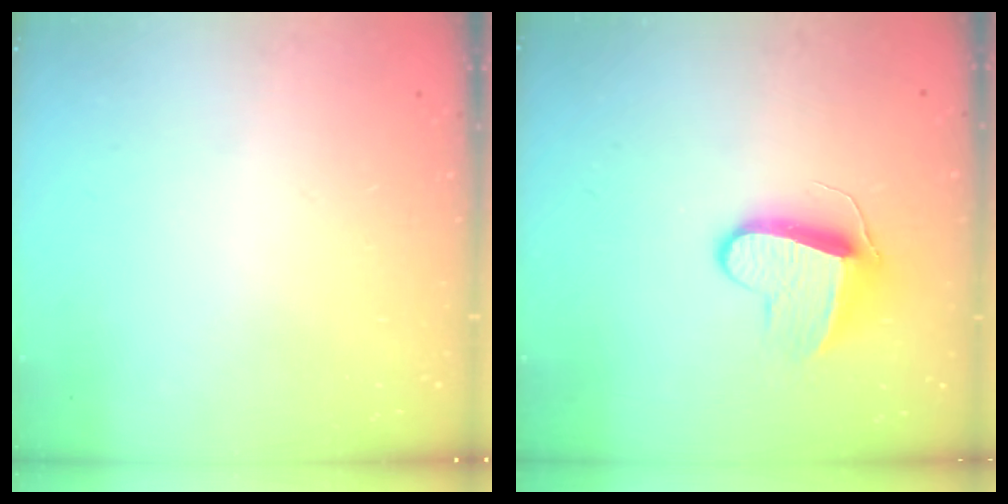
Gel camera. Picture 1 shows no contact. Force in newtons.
{"total": 10.7, "press": 10.7, "slide": 0.7}